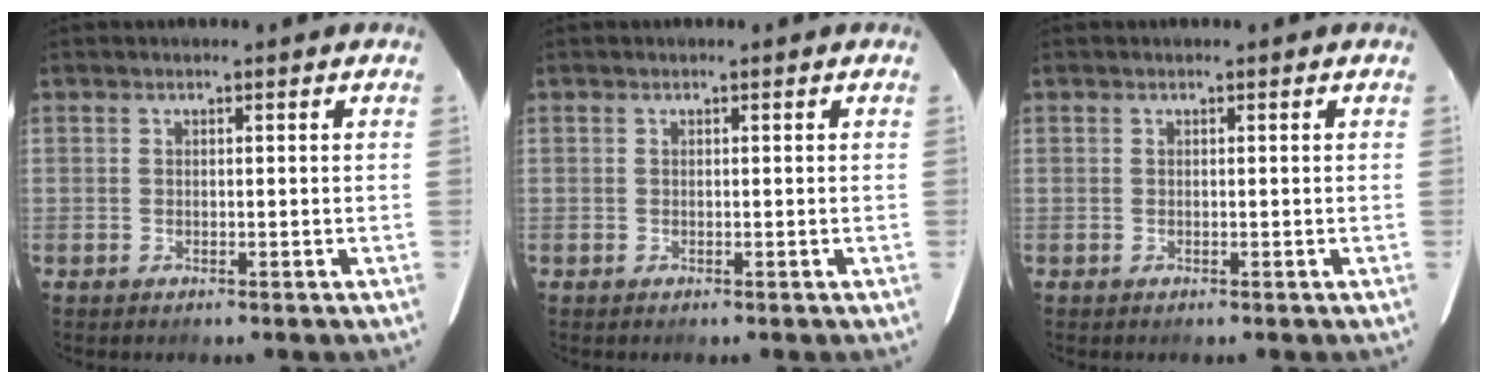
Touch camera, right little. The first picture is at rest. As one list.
[{"total": 0.0}, {"total": 0.0}]